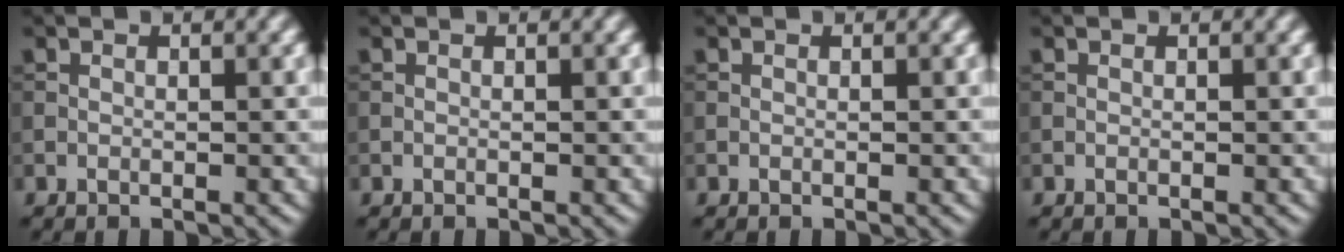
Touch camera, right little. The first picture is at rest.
{"total": 0.0}
{"total": 0.0}
{"total": 0.0}